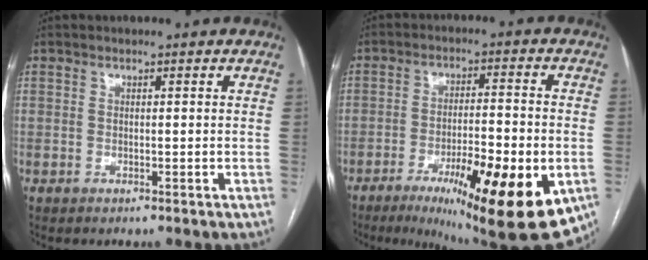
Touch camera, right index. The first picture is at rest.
{"total": 21.5, "force": [-9.5, 4.0, 18.9], "torque": [-0.205, -0.024, -0.134]}